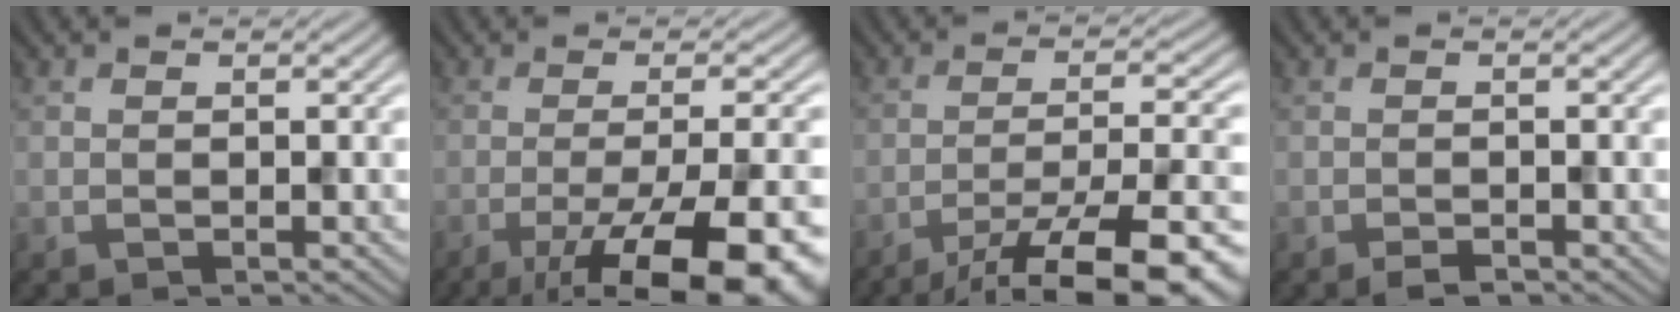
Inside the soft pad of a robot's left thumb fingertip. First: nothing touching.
{"total": 16.5, "force": [-9.0, 4.7, 13.0], "torque": [-0.163, -0.018, -0.123]}
{"total": 15.5, "force": [-11.0, 3.7, 10.2], "torque": [-0.147, -0.015, -0.154]}
{"total": 1.2, "force": [-1.0, 0.3, 0.7], "torque": [-0.010, 0.000, -0.018]}